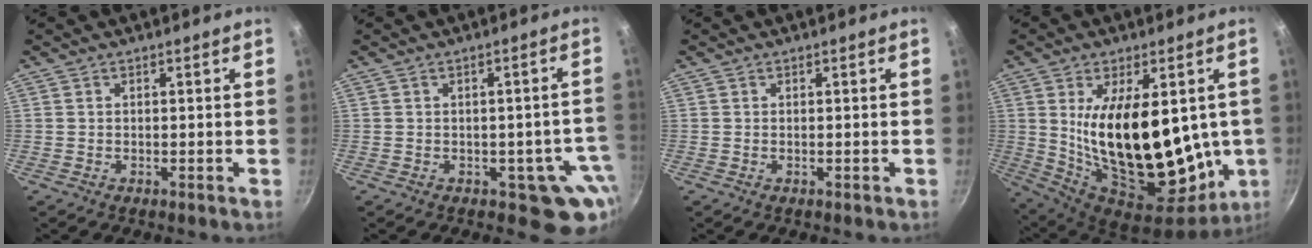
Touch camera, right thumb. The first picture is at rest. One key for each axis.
{"total": 7.8, "fx": -2.1, "fy": 5.3, "fz": 5.3, "tx": 0.002, "ty": 0.021, "tz": -0.019}
{"total": 0.0}
{"total": 27.7, "fx": 2.2, "fy": 13.6, "fz": 24.0, "tx": -0.366, "ty": -0.046, "tz": 0.062}